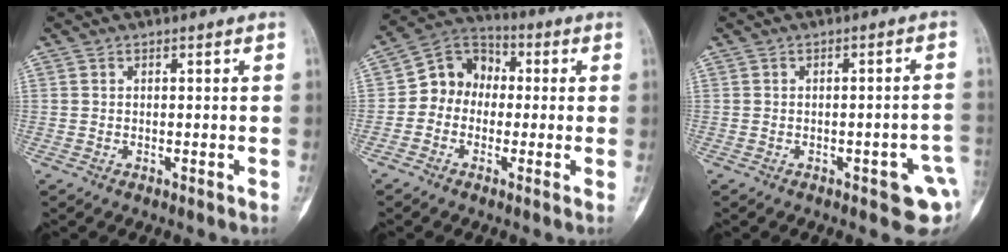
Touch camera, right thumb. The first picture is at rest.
{"total": 8.9, "force": [-0.8, 7.6, 4.6], "torque": [-0.046, 0.035, -0.033]}
{"total": 7.4, "force": [-2.7, 2.7, 6.3], "torque": [-0.061, 0.015, -0.026]}